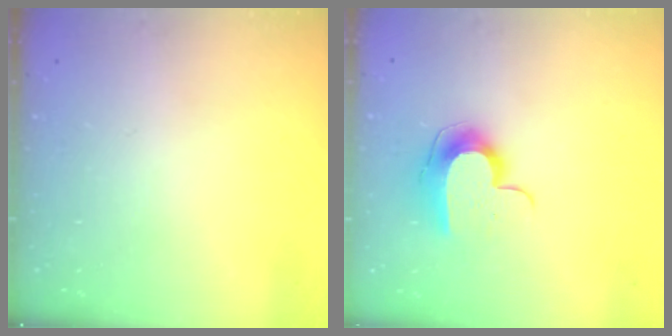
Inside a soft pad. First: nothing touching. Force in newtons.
{"total": 10.1, "press": 10.0, "slide": 1.0}